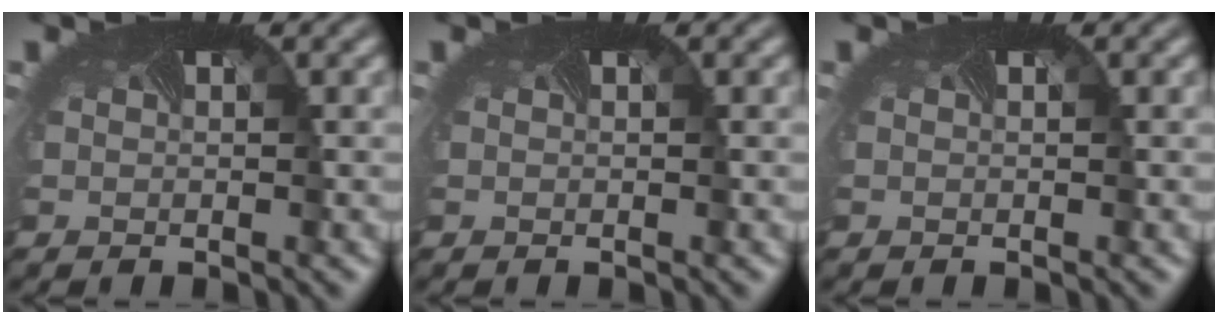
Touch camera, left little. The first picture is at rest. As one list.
[{"total": 0.0}, {"total": 0.0}]